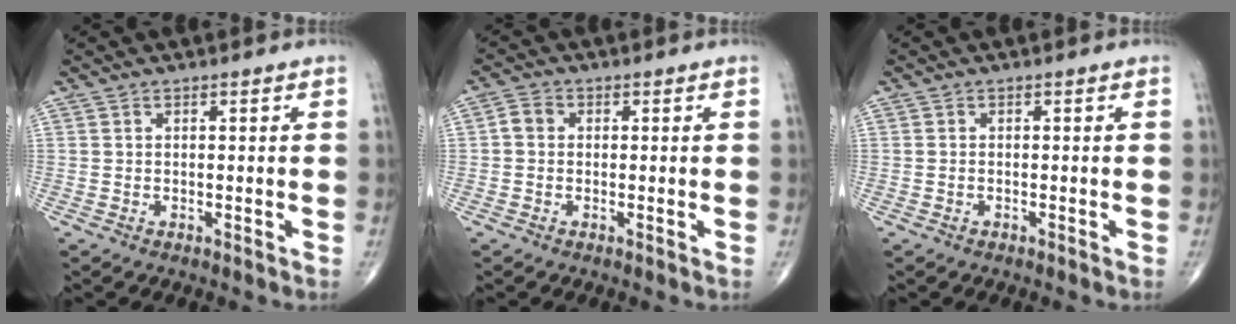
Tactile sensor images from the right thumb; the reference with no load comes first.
{"total": 2.5, "force": [0.0, 2.1, 1.3], "torque": [-0.019, 0.008, -0.008]}
{"total": 0.0}